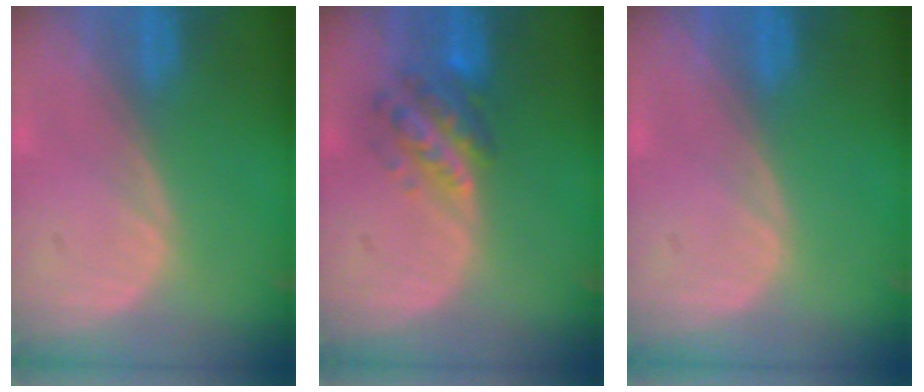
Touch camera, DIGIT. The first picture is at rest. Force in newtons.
{"total": 5.8, "press": 5.6, "slide": 1.4}
{"total": 0.0}